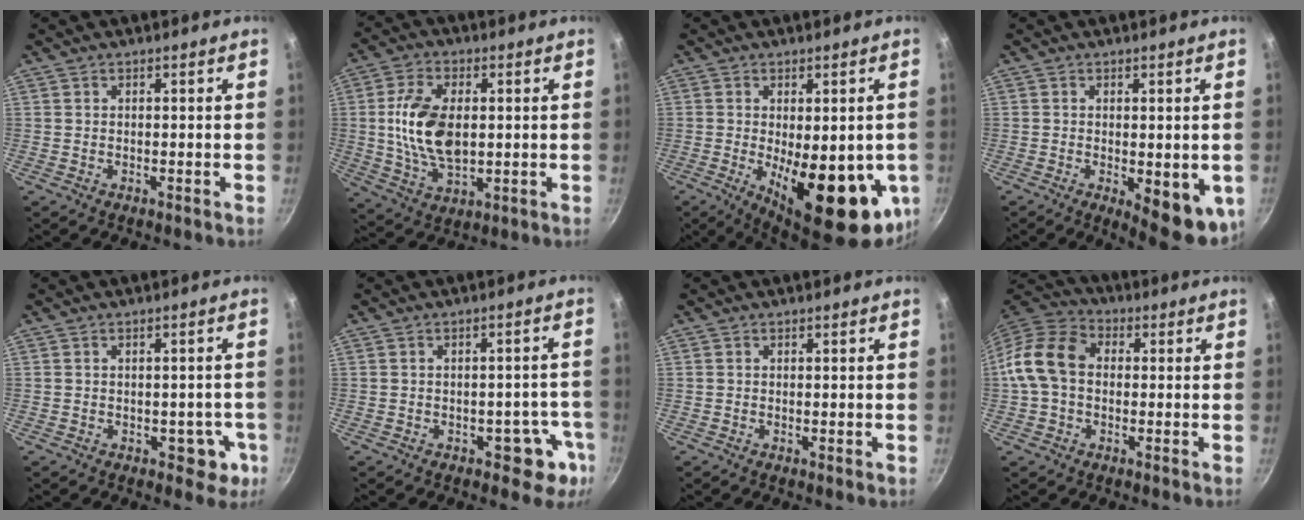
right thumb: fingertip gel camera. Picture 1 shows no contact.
{"total": 13.3, "force": [1.0, 7.7, 10.8], "torque": [-0.194, 0.000, 0.020]}
{"total": 19.7, "force": [-3.8, 7.9, 17.6], "torque": [-0.212, -0.026, -0.037]}
{"total": 10.6, "force": [-2.3, 4.1, 9.5], "torque": [-0.096, -0.011, -0.021]}
{"total": 5.0, "force": [-1.6, 3.4, 3.4], "torque": [-0.010, 0.018, -0.011]}
{"total": 6.7, "force": [-2.9, 4.2, 4.3], "torque": [-0.002, 0.034, -0.024]}
{"total": 0.5, "force": [-0.1, 0.1, 0.5], "torque": [-0.007, -0.001, -0.002]}
{"total": 11.9, "force": [0.3, 8.8, 8.0], "torque": [-0.127, 0.030, -0.014]}